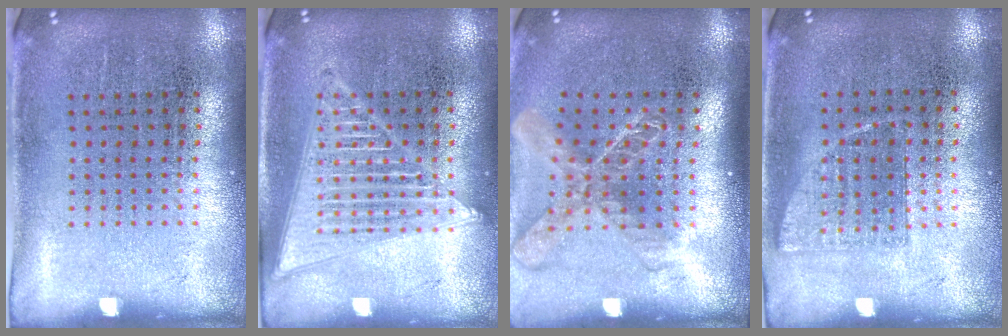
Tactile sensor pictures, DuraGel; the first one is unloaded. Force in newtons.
{"total": 2.0, "press": 2.0, "slide": 0.2}
{"total": 2.0, "press": 1.5, "slide": 1.3}
{"total": 0.7, "press": 0.7, "slide": 0.2}